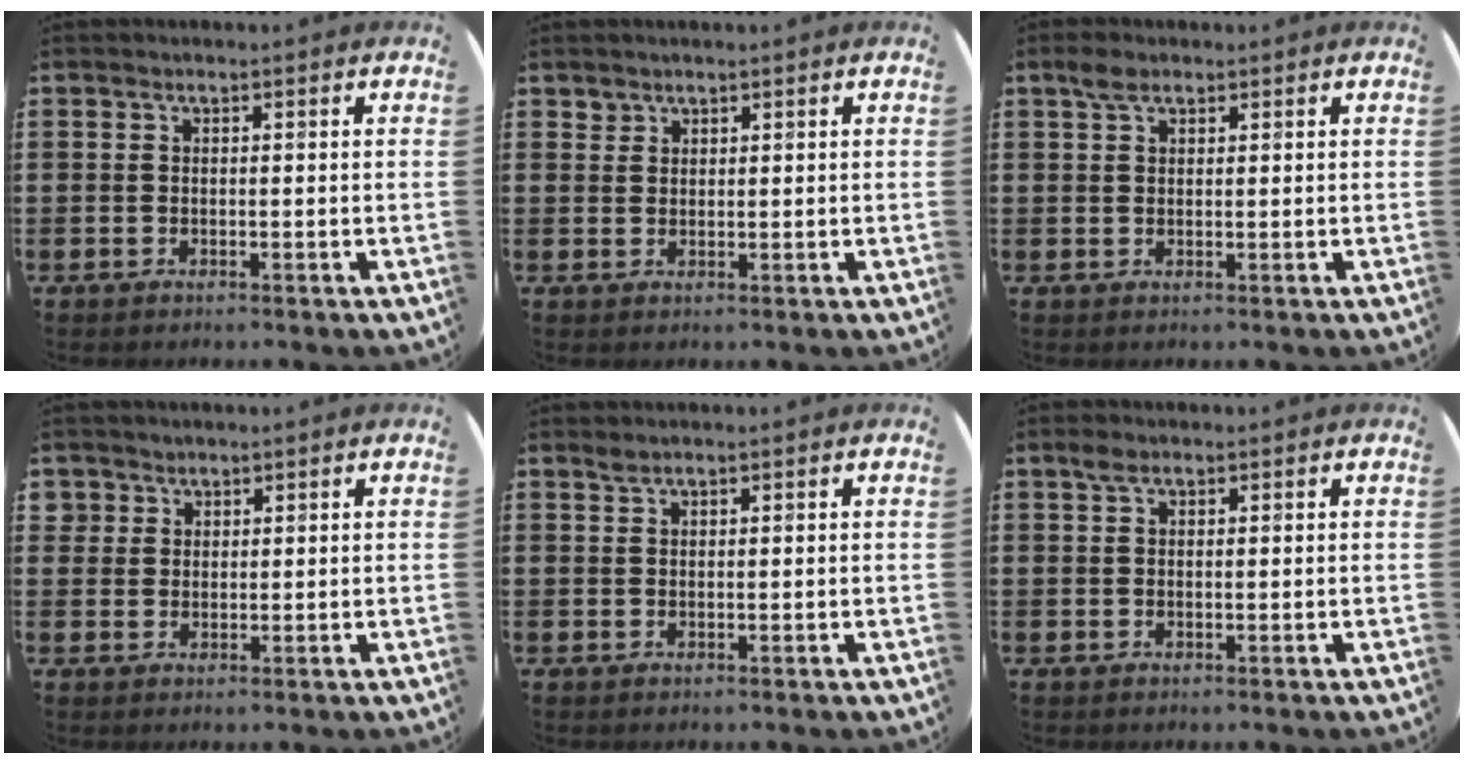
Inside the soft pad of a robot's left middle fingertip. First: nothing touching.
{"total": 1.4, "force": [1.3, 0.5, -0.2], "torque": [0.008, -0.003, 0.025]}
{"total": 2.2, "force": [1.5, 1.1, 1.1], "torque": [-0.016, 0.003, 0.026]}
{"total": 2.1, "force": [1.6, 1.5, 0.1], "torque": [0.000, 0.003, 0.029]}
{"total": 0.7, "force": [0.7, 0.0, 0.2], "torque": [-0.005, -0.001, 0.013]}
{"total": 1.3, "force": [0.8, 0.7, 0.8], "torque": [-0.010, 0.003, 0.012]}